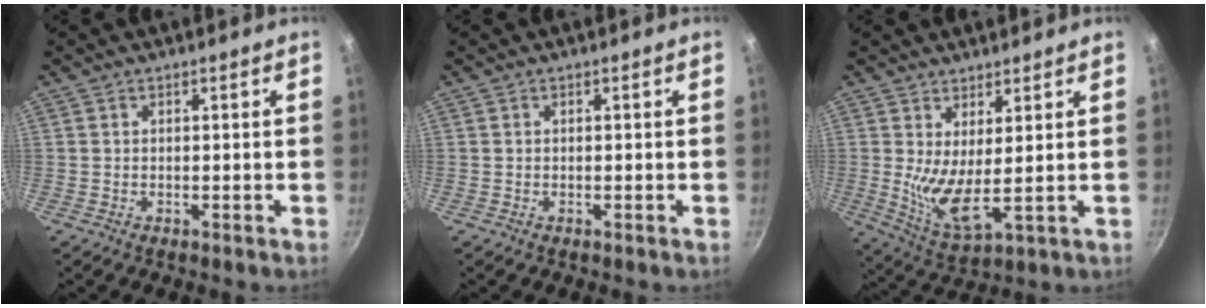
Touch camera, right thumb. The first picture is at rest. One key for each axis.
{"total": 0.0}
{"total": 8.1, "fx": 2.6, "fy": 2.2, "fz": 7.3, "tx": -0.141, "ty": -0.047, "tz": 0.049}